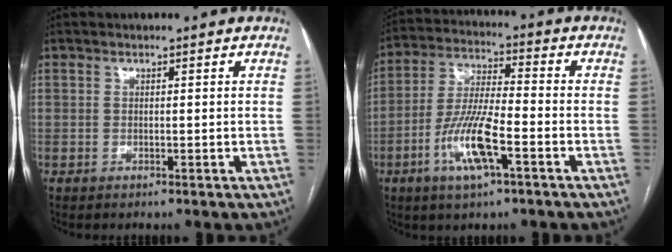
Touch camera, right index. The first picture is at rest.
{"total": 11.0, "force": [-4.5, 2.2, 9.9], "torque": [-0.202, -0.003, -0.083]}